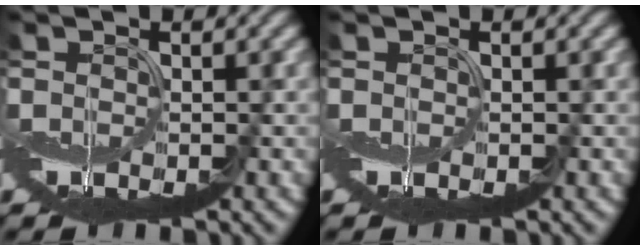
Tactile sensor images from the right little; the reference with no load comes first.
{"total": 0.0}